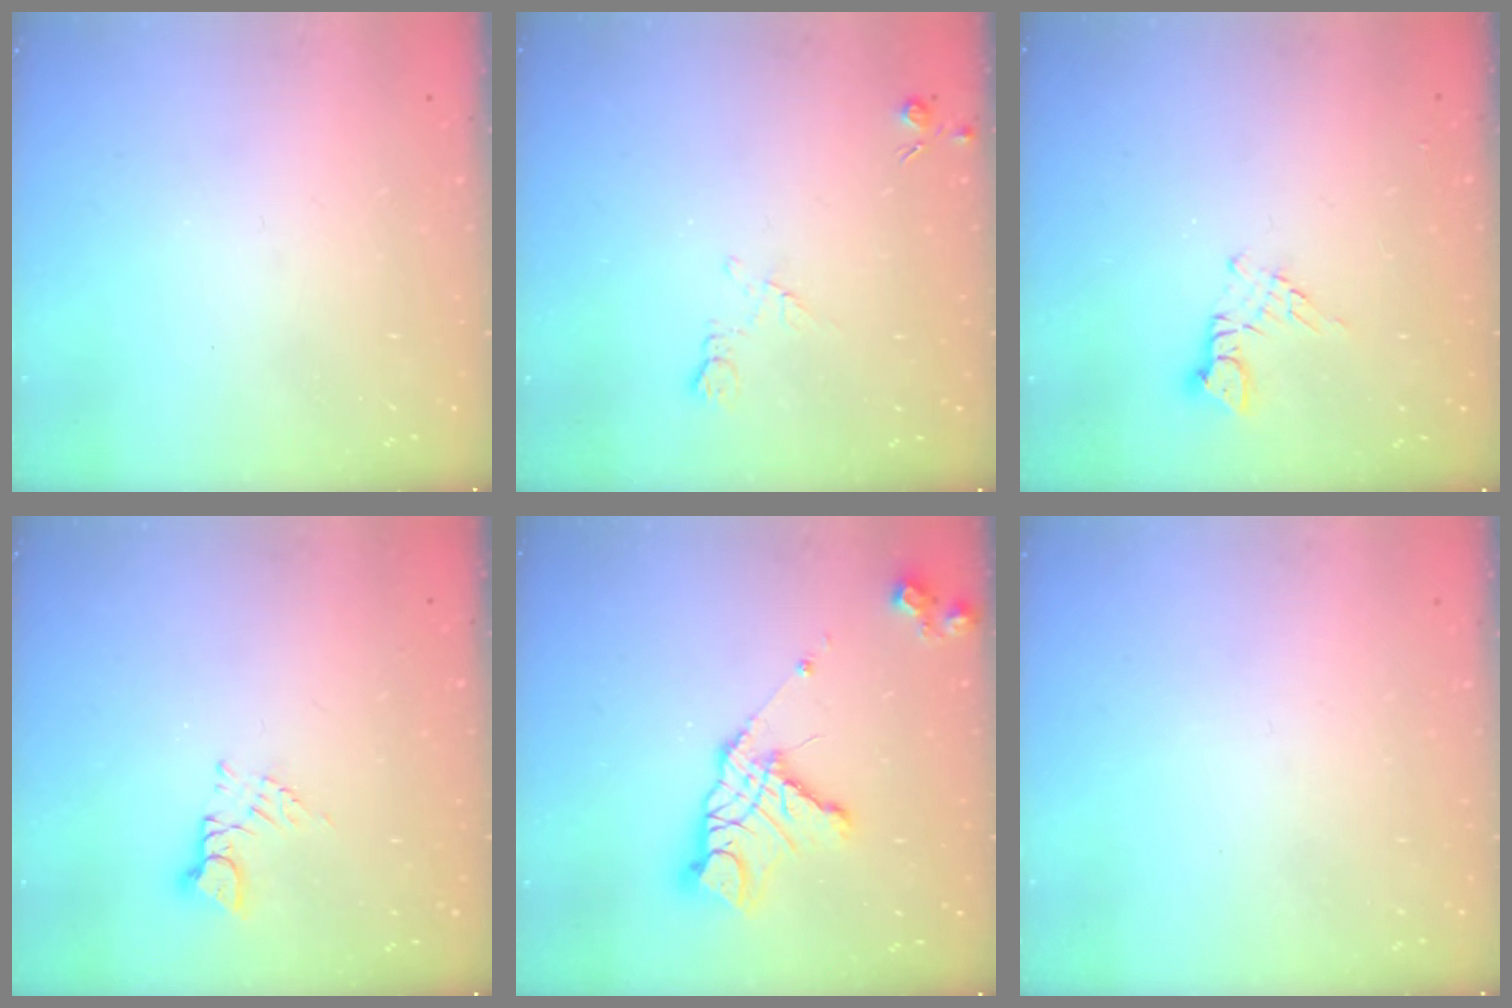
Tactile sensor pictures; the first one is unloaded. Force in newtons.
{"total": 6.2, "press": 6.1, "slide": 0.8}
{"total": 5.2, "press": 5.2, "slide": 0.5}
{"total": 2.8, "press": 2.8, "slide": 0.5}
{"total": 14.5, "press": 14.5, "slide": 1.4}
{"total": 0.0}